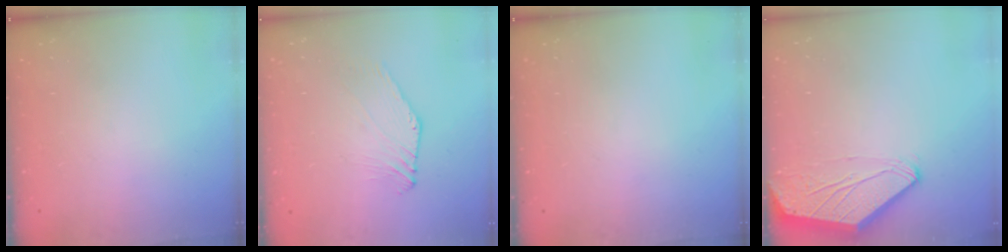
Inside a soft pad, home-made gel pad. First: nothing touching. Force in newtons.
{"total": 0.0}
{"total": 0.0}
{"total": 0.0}